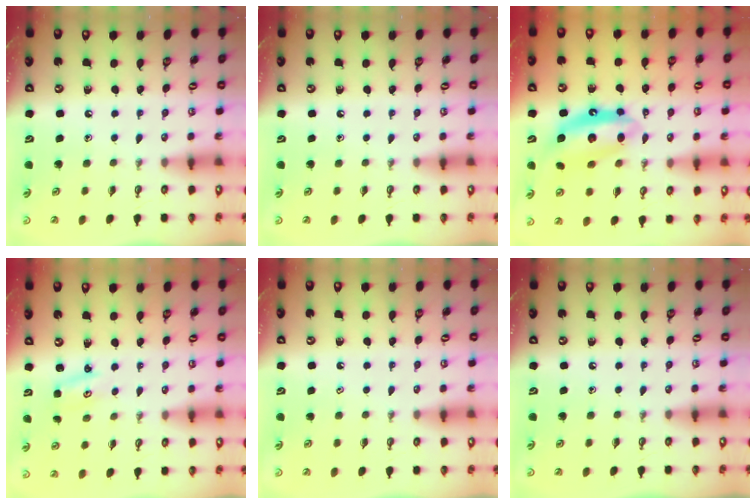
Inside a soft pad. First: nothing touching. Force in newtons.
{"total": 0.0}
{"total": 12.0, "press": 12.0, "slide": 0.9}
{"total": 2.2, "press": 2.2, "slide": 0.3}
{"total": 0.9, "press": 0.7, "slide": 0.5}
{"total": 0.0}